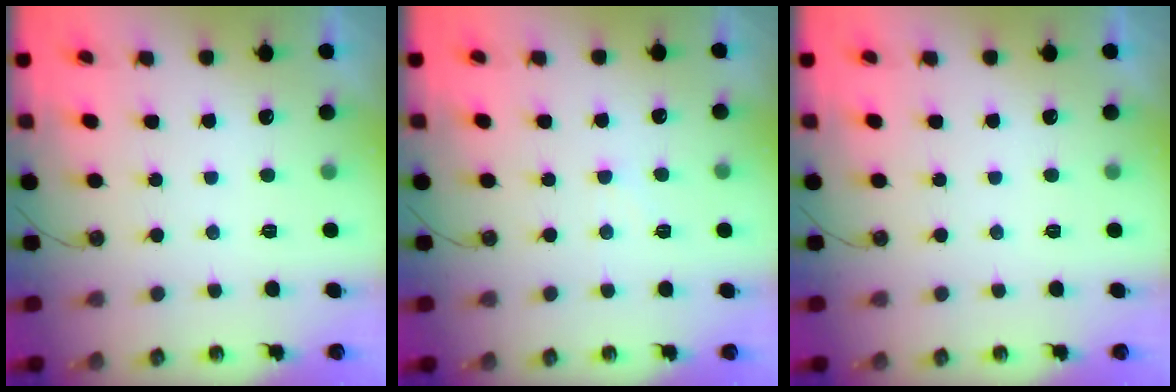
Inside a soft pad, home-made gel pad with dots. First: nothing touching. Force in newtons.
{"total": 3.2, "press": 3.2, "slide": 0.5}
{"total": 0.0}